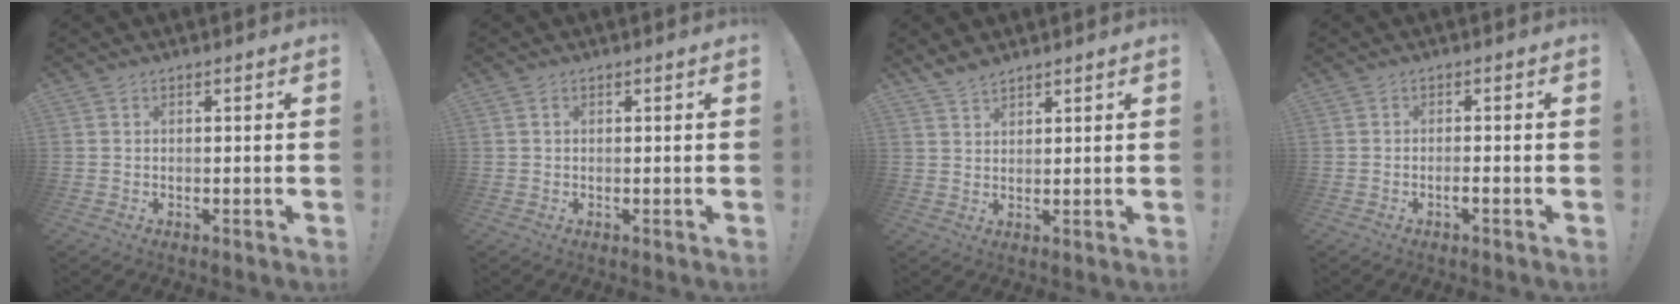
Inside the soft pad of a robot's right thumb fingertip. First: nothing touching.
{"total": 0.6, "force": [0.3, 0.5, 0.3], "torque": [0.001, 0.000, 0.003]}
{"total": 3.8, "force": [3.4, 1.3, 1.2], "torque": [-0.020, -0.021, 0.064]}
{"total": 1.7, "force": [-1.1, -0.1, 1.3], "torque": [-0.028, 0.000, -0.019]}